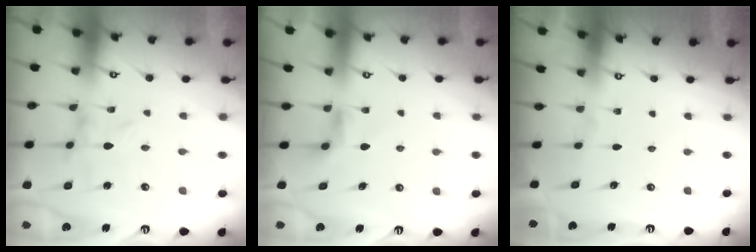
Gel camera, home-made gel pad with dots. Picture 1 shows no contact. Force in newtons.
{"total": 3.3, "press": 3.3, "slide": 0.3}
{"total": 0.0}